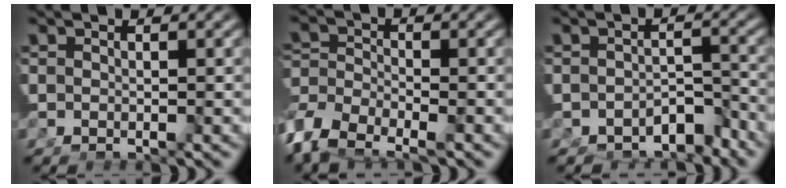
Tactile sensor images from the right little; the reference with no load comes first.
{"total": 5.8, "force": [-3.3, 3.8, 2.9], "torque": [-0.070, -0.035, -0.044]}
{"total": 2.4, "force": [-2.2, 0.6, 0.6], "torque": [0.008, -0.007, -0.034]}